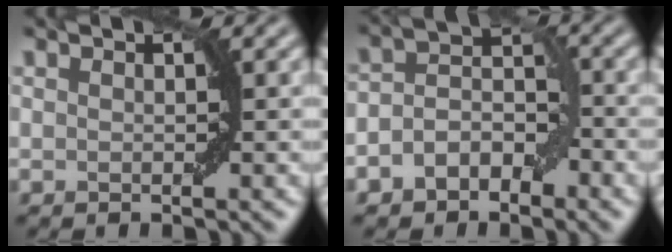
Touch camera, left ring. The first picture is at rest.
{"total": 3.9, "force": [-2.0, 2.7, 2.1], "torque": [-0.028, 0.006, -0.042]}